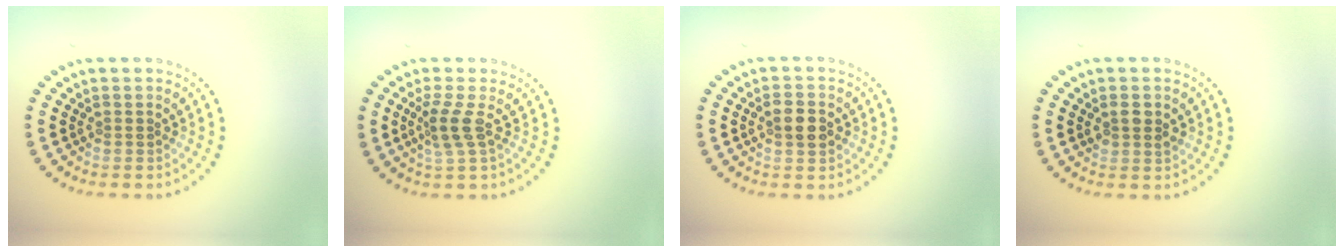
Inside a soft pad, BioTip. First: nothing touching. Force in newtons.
{"total": 2.2, "press": 1.7, "slide": 1.4}
{"total": 2.4, "press": 2.4, "slide": 0.2}
{"total": 1.5, "press": 1.4, "slide": 0.5}